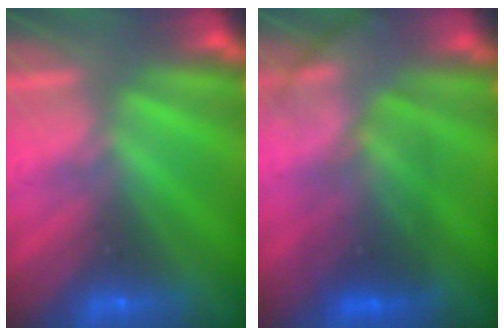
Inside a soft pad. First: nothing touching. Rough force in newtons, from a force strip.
{"total": 2.6}